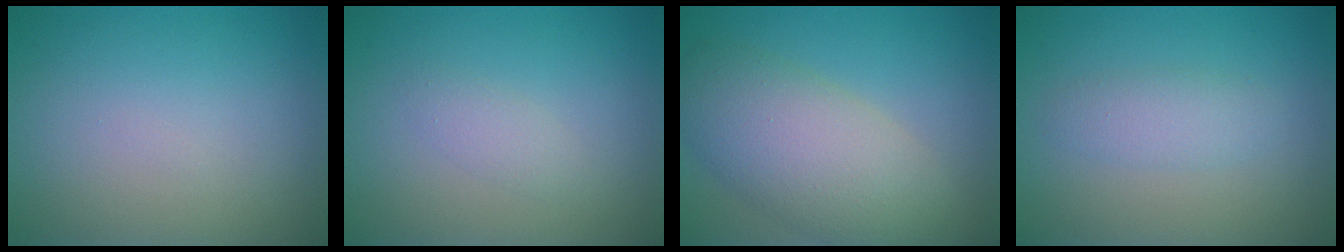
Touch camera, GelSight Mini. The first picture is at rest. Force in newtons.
{"total": 1.3, "press": 1.2, "slide": 0.1}
{"total": 7.7, "press": 7.7, "slide": 0.4}
{"total": 2.0, "press": 2.0, "slide": 0.0}